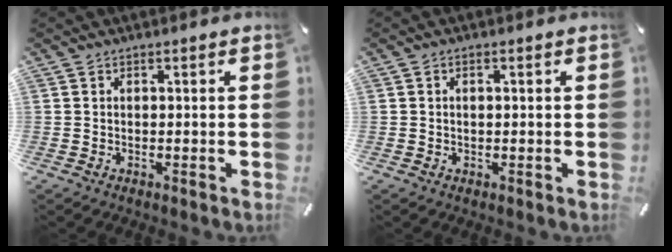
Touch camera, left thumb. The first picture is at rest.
{"total": 1.0, "force": [0.1, 0.7, 0.8], "torque": [-0.017, 0.004, 0.001]}